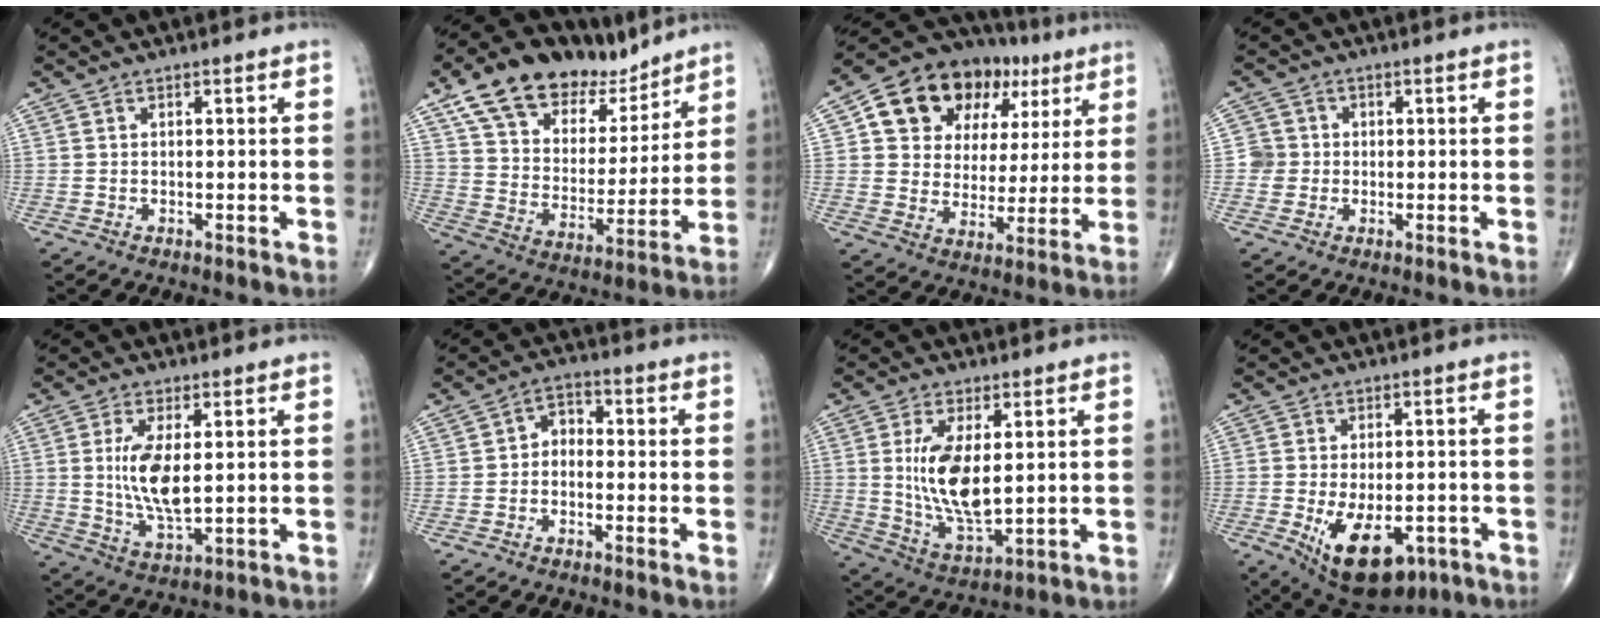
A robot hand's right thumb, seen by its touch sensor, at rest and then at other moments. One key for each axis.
{"total": 19.6, "fx": 13.8, "fy": 10.4, "fz": 9.3, "tx": -0.116, "ty": -0.041, "tz": 0.240}
{"total": 19.8, "fx": 7.8, "fy": 14.5, "fz": 10.8, "tx": -0.123, "ty": 0.020, "tz": 0.132}
{"total": 3.3, "fx": -0.2, "fy": 3.3, "fz": 0.1, "tx": 0.026, "ty": 0.010, "tz": -0.009}
{"total": 9.5, "fx": 1.3, "fy": 3.7, "fz": 8.6, "tx": -0.171, "ty": -0.021, "tz": 0.031}
{"total": 3.8, "fx": -0.8, "fy": 2.8, "fz": 2.5, "tx": -0.026, "ty": 0.023, "tz": -0.027}
{"total": 12.2, "fx": 1.9, "fy": 5.4, "fz": 10.8, "tx": -0.203, "ty": -0.025, "tz": 0.048}
{"total": 13.7, "fx": -5.0, "fy": 7.3, "fz": 10.4, "tx": -0.158, "ty": -0.003, "tz": -0.057}